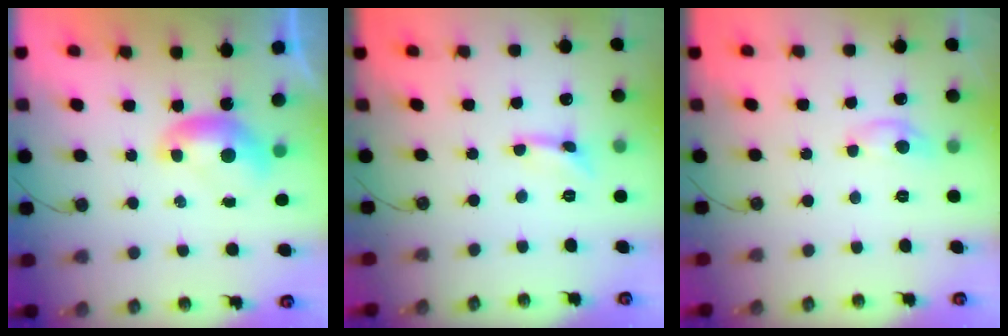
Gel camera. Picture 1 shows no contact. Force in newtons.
{"total": 0.7, "press": 0.6, "slide": 0.3}
{"total": 0.0}